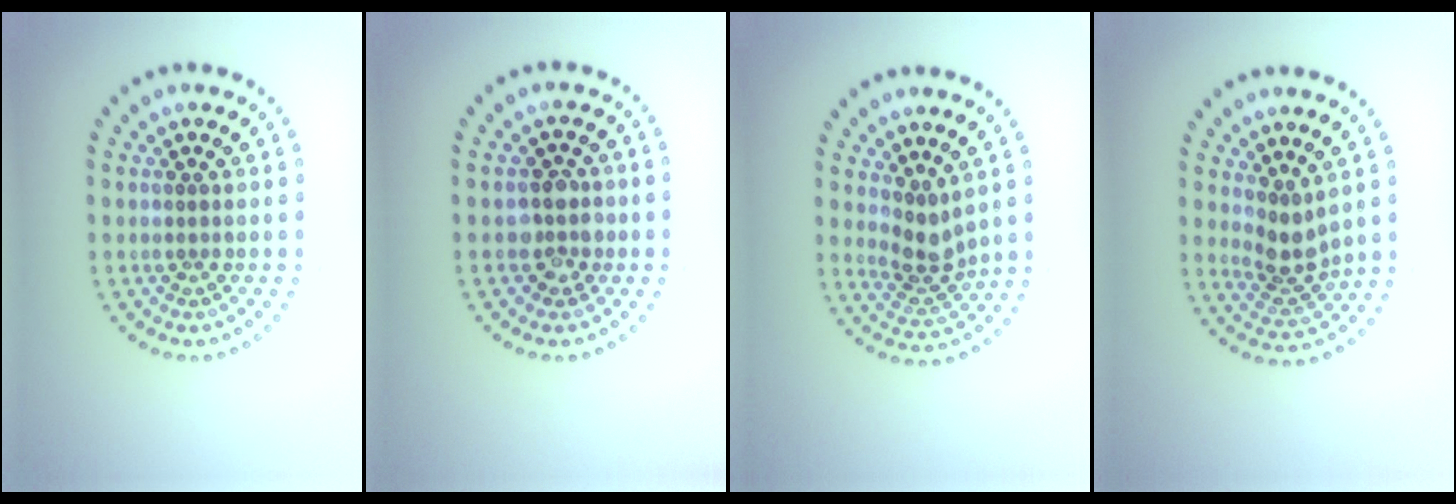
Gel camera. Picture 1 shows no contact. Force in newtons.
{"total": 2.4, "press": 2.2, "slide": 1.1}
{"total": 2.7, "press": 2.1, "slide": 1.7}
{"total": 2.7, "press": 2.1, "slide": 1.7}